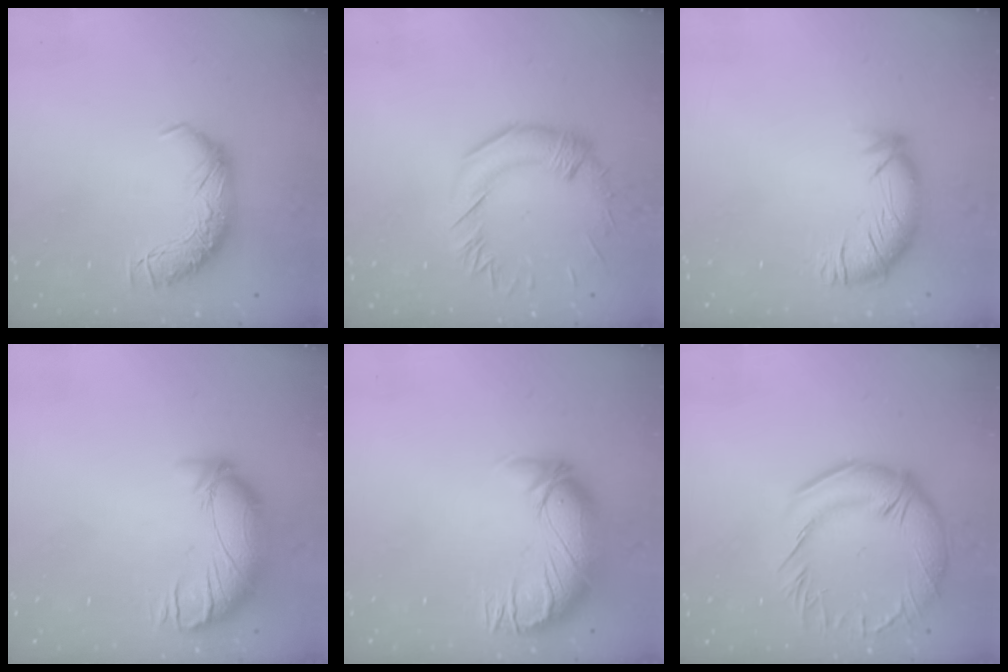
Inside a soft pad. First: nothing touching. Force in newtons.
{"total": 0.7, "press": 0.0, "slide": 0.7}
{"total": 2.8, "press": 2.0, "slide": 2.1}
{"total": 3.8, "press": 3.1, "slide": 2.2}
{"total": 2.9, "press": 0.3, "slide": 2.9}
{"total": 7.3, "press": 6.5, "slide": 3.4}